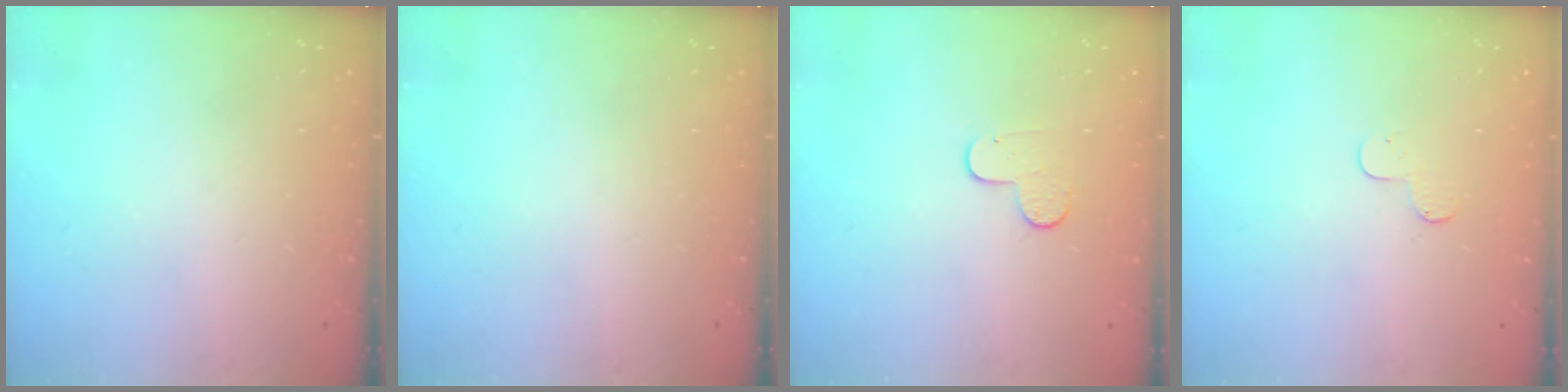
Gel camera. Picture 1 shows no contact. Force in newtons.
{"total": 0.0}
{"total": 7.1, "press": 7.1, "slide": 0.6}
{"total": 3.7, "press": 3.7, "slide": 0.3}